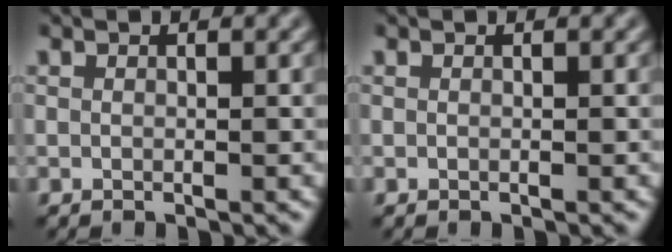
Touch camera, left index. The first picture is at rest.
{"total": 0.0}